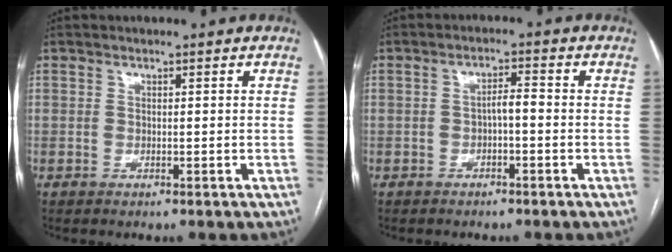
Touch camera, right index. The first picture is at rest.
{"total": 2.3, "force": [-0.7, 0.5, 2.2], "torque": [-0.034, 0.008, -0.012]}